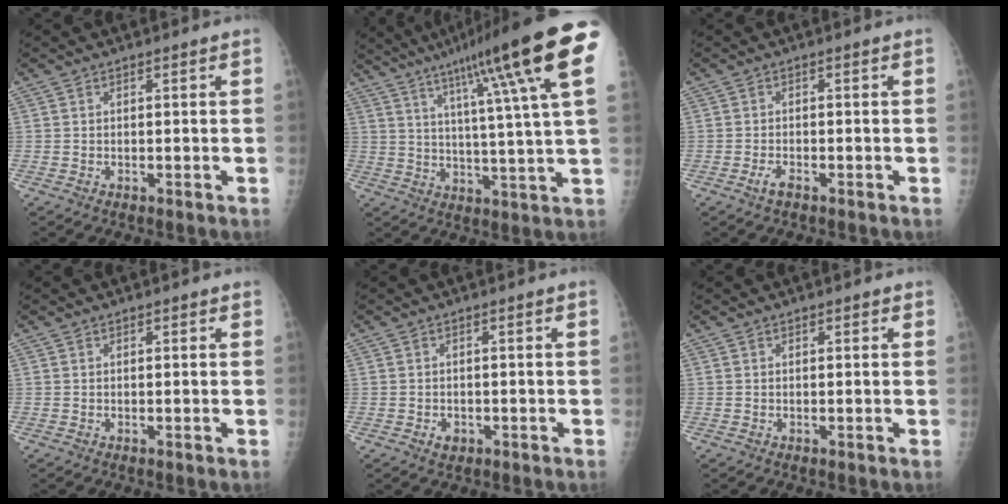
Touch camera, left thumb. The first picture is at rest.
{"total": 22.5, "force": [11.9, 1.1, 19.1], "torque": [-0.282, -0.020, 0.160]}
{"total": 1.8, "force": [-1.1, 0.6, 1.3], "torque": [-0.035, 0.008, -0.021]}
{"total": 0.6, "force": [0.4, 0.2, 0.5], "torque": [-0.007, 0.000, 0.004]}
{"total": 1.8, "force": [-0.7, 1.3, 1.0], "torque": [-0.010, 0.007, -0.006]}
{"total": 0.9, "force": [0.5, 0.4, 0.7], "torque": [-0.007, 0.000, 0.005]}